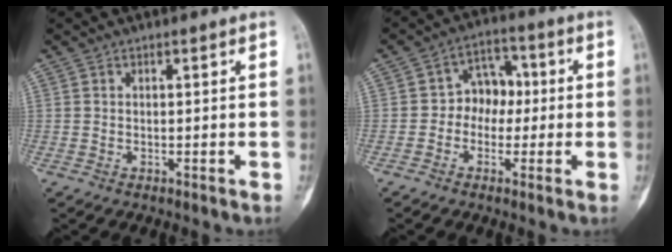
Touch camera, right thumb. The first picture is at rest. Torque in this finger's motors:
{"motor_torque": [0.61, 0.57, 0.29, -0.34, 0.00]}